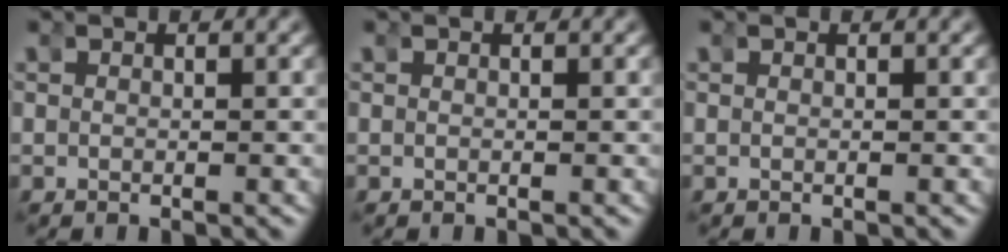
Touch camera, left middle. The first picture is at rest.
{"total": 0.0}
{"total": 0.0}